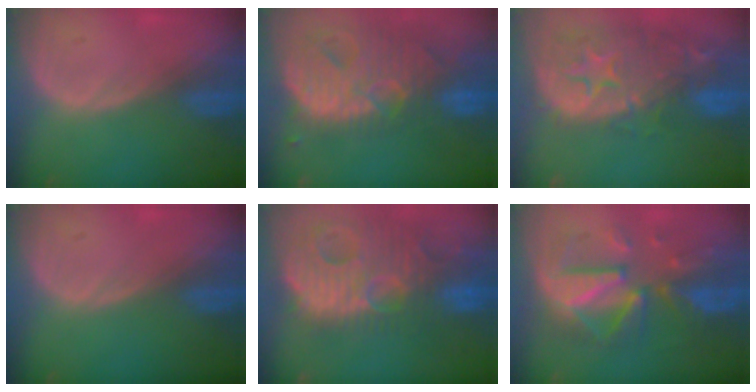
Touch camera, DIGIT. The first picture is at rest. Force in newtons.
{"total": 13.8, "press": 11.6, "slide": 7.4}
{"total": 14.4, "press": 11.6, "slide": 8.6}
{"total": 0.0}
{"total": 14.8, "press": 12.9, "slide": 7.4}
{"total": 10.3, "press": 10.3, "slide": 0.8}